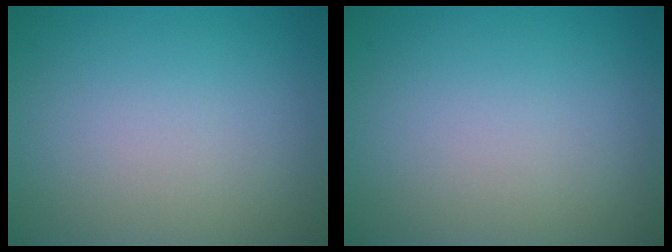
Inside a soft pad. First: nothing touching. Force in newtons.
{"total": 0.0}